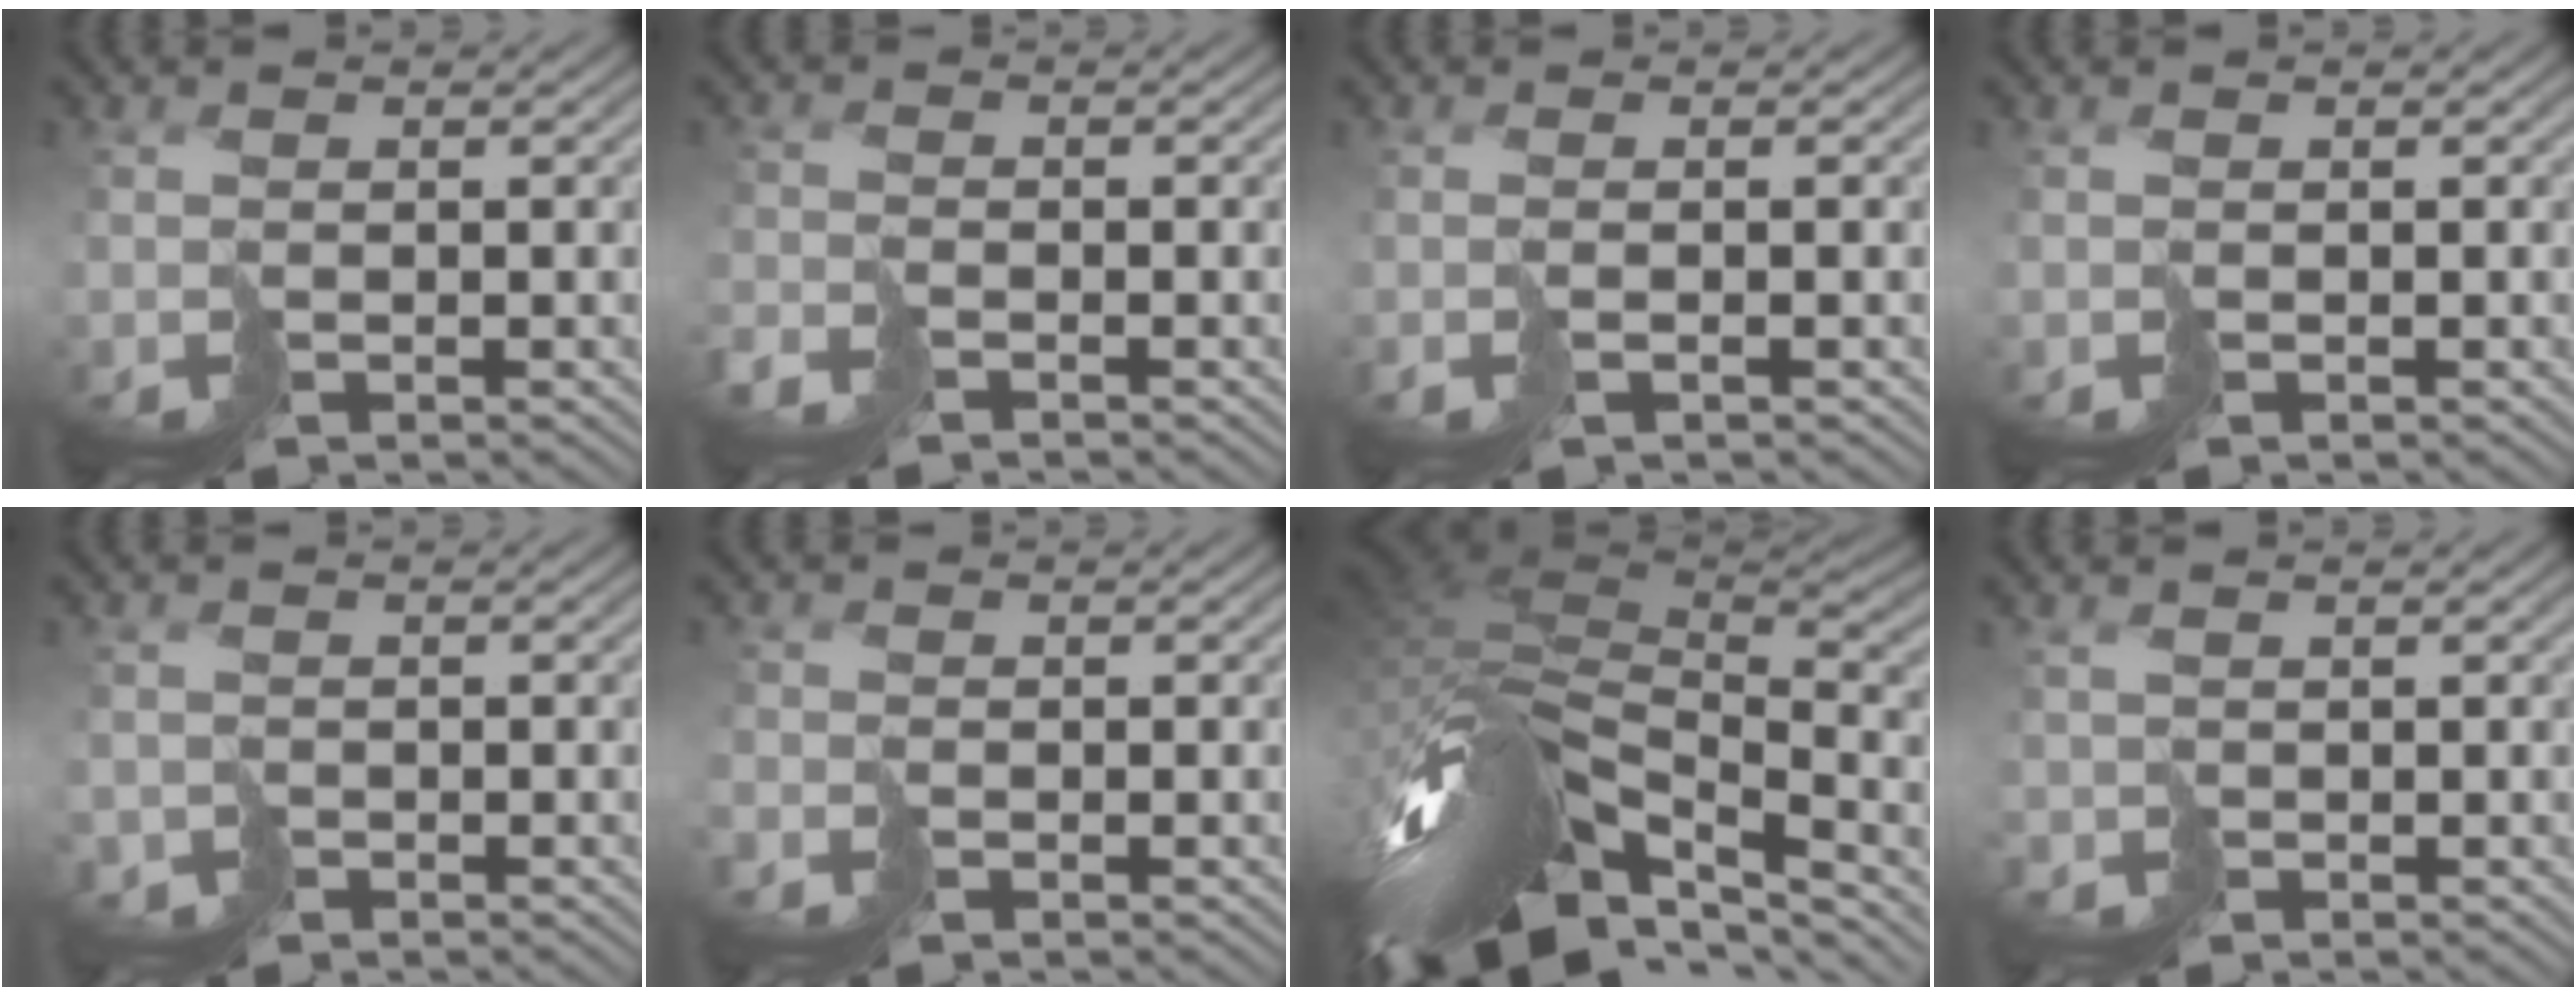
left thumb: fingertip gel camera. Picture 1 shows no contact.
{"total": 2.7, "force": [-2.4, 0.9, 0.9], "torque": [-0.028, -0.011, -0.055]}
{"total": 1.1, "force": [-0.5, 0.3, 1.0], "torque": [-0.014, -0.002, -0.013]}
{"total": 0.0}
{"total": 1.8, "force": [-0.7, 0.1, -1.7], "torque": [0.039, -0.003, -0.010]}
{"total": 1.6, "force": [-1.3, 0.9, 0.3], "torque": [-0.012, -0.008, -0.030]}
{"total": 13.3, "force": [-4.6, 6.8, 10.5], "torque": [-0.249, -0.014, -0.066]}
{"total": 1.2, "force": [-0.6, 0.1, -1.0], "torque": [0.020, -0.010, -0.009]}